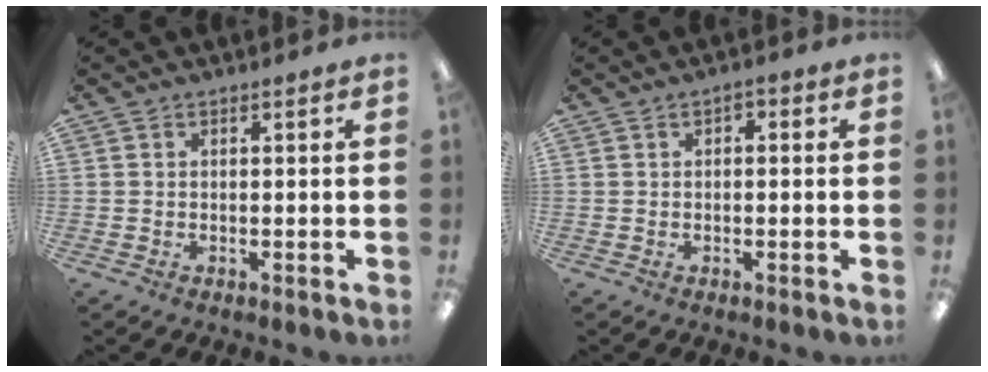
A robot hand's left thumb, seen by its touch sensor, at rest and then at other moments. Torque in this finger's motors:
{"motor_torque": [-0.02, -0.05, -0.03, 0.53, -0.04]}